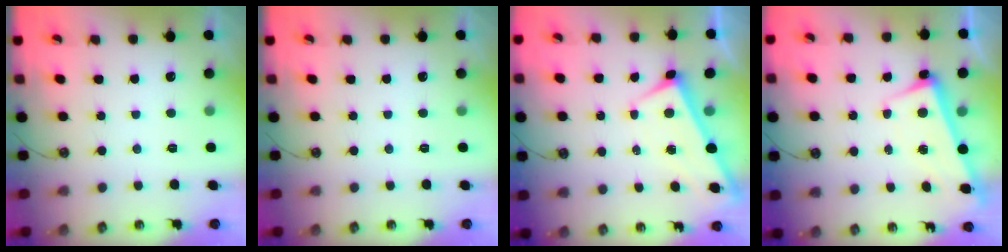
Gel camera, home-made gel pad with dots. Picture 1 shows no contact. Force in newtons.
{"total": 0.0}
{"total": 1.7, "press": 1.7, "slide": 0.1}
{"total": 2.6, "press": 2.4, "slide": 0.9}